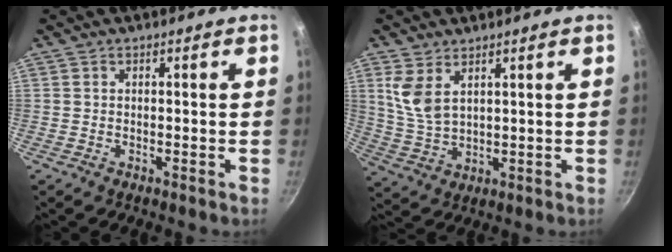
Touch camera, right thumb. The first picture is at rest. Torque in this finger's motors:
{"motor_torque": [-0.40, 0.48, 0.52, -0.19, 0.04]}